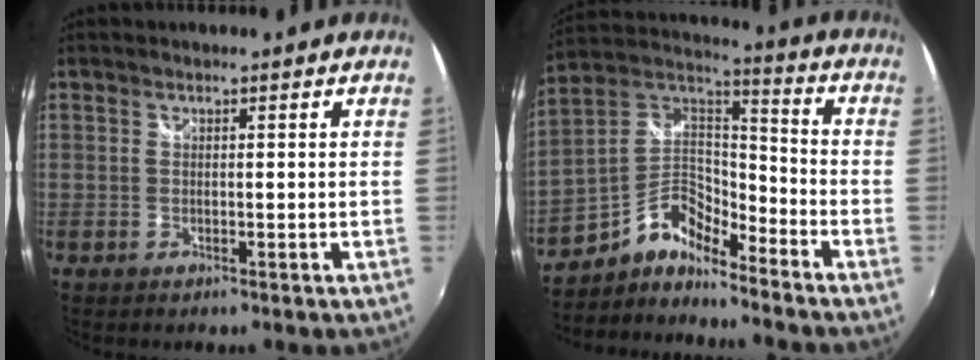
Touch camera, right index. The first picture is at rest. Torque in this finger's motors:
{"motor_torque": [0.59, -0.58, 0.25, 0.05]}